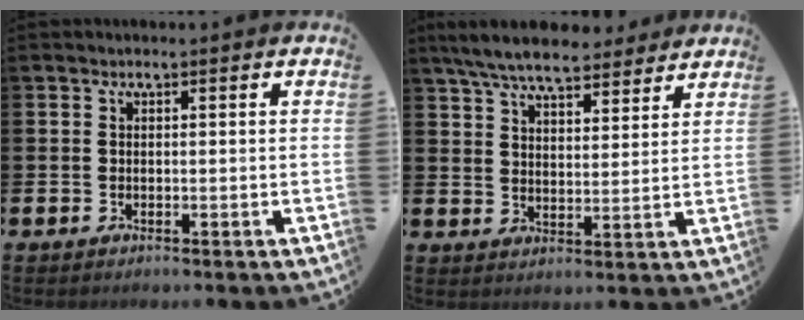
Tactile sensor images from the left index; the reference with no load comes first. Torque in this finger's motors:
{"motor_torque": [-0.17, -0.28, -0.30, 0.18]}